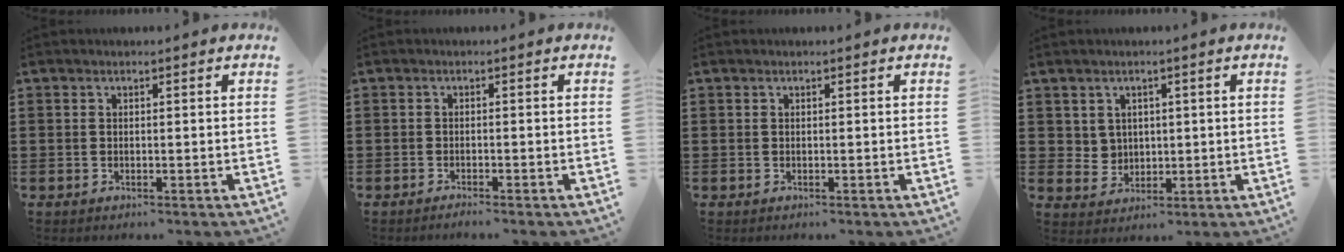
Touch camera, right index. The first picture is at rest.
{"total": 1.1, "force": [-1.1, -0.3, 0.1], "torque": [-0.002, -0.002, -0.021]}
{"total": 0.0}
{"total": 3.0, "force": [1.6, 2.5, 0.4], "torque": [-0.020, 0.008, 0.030]}